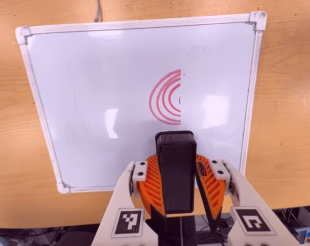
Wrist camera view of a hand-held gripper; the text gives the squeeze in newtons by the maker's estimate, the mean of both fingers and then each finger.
{"total": 10.1, "left": 10.1, "right": 10.2}